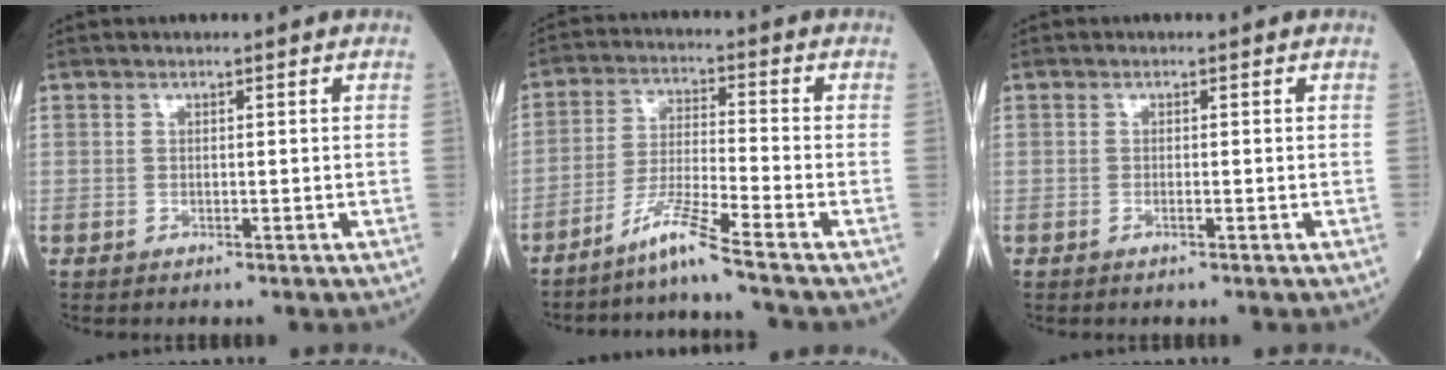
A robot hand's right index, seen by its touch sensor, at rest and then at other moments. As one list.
[{"total": 6.7, "force": [-5.4, -1.8, 3.6], "torque": [-0.075, -0.024, -0.109]}, {"total": 0.6, "force": [-0.4, -0.1, 0.4], "torque": [-0.005, 0.000, -0.009]}]